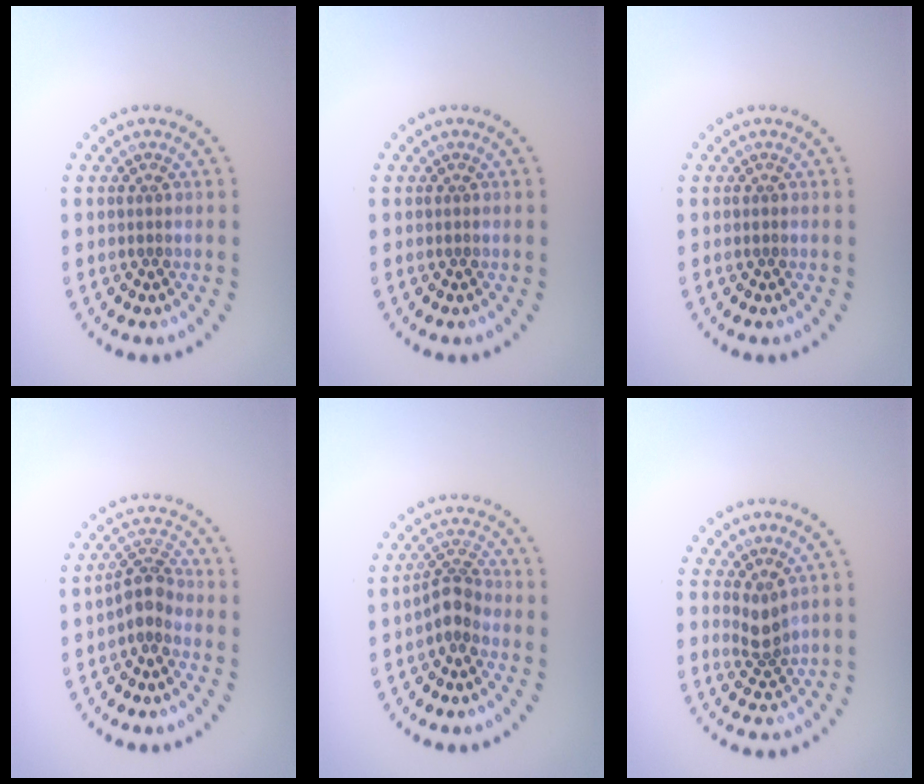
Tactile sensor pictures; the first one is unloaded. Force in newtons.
{"total": 0.0}
{"total": 0.0}
{"total": 2.6, "press": 2.1, "slide": 1.6}
{"total": 2.4, "press": 1.8, "slide": 1.6}
{"total": 2.0, "press": 1.6, "slide": 1.3}